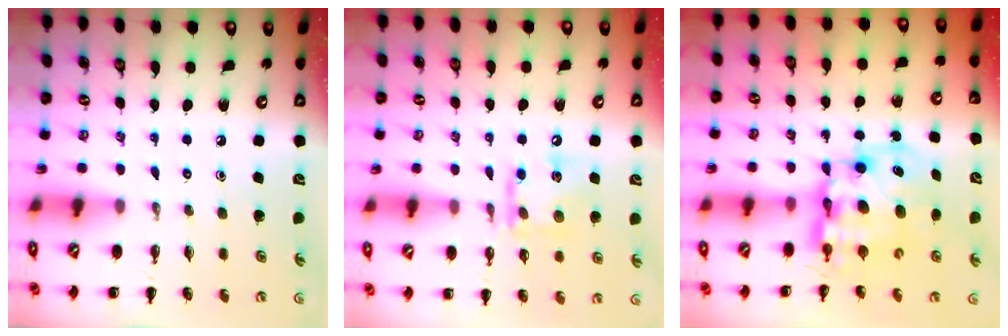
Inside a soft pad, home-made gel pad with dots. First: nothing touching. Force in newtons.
{"total": 12.1, "press": 12.0, "slide": 1.3}
{"total": 10.1, "press": 9.7, "slide": 2.8}